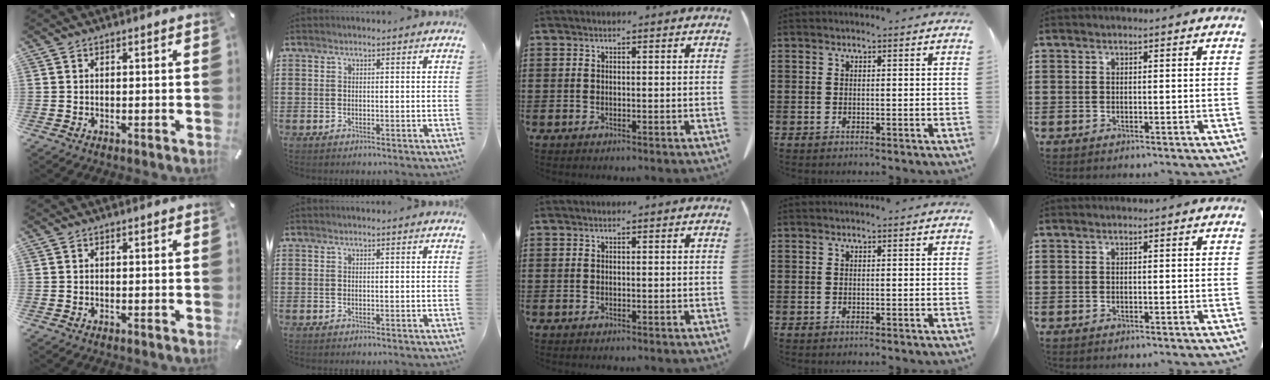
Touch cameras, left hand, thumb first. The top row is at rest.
{}